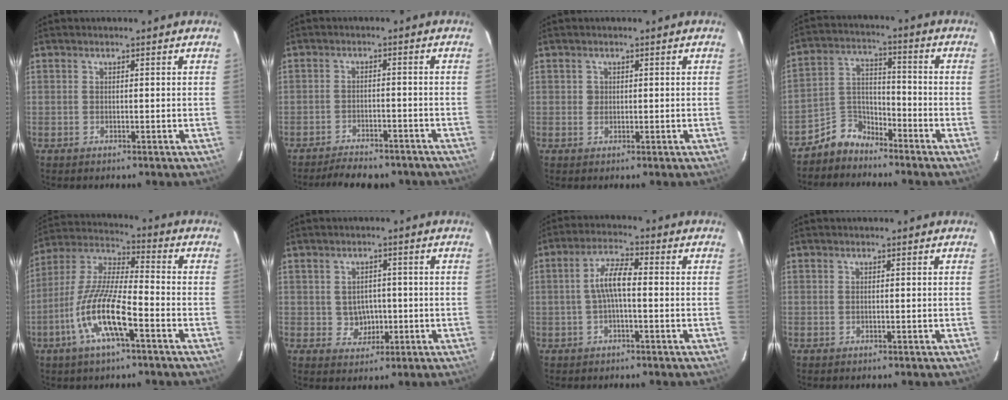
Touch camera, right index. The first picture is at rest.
{"total": 12.0, "force": [-10.2, 3.8, 4.9], "torque": [-0.105, -0.006, -0.136]}
{"total": 1.3, "force": [0.1, 1.2, 0.1], "torque": [0.004, 0.003, 0.001]}
{"total": 6.7, "force": [-5.4, 3.7, 1.2], "torque": [-0.027, 0.037, -0.111]}
{"total": 14.2, "force": [-6.3, 2.9, 12.4], "torque": [-0.257, -0.009, -0.127]}
{"total": 4.3, "force": [-0.4, 4.0, 1.3], "torque": [-0.029, 0.012, 0.006]}
{"total": 5.6, "force": [-0.6, 1.5, 5.4], "torque": [-0.108, 0.015, -0.011]}
{"total": 0.0}